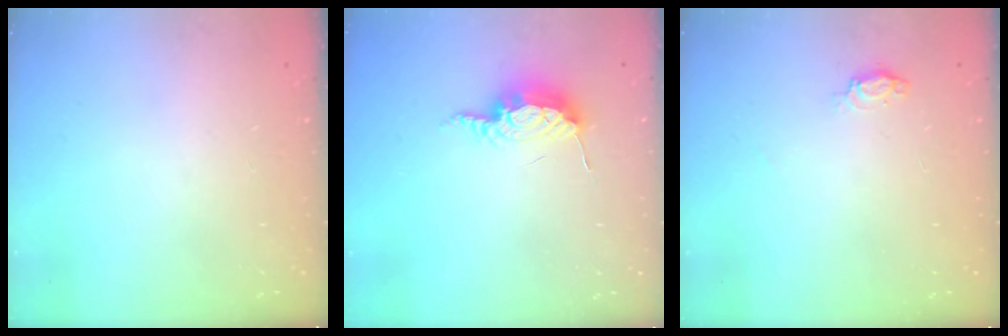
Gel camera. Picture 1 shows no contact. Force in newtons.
{"total": 8.9, "press": 8.8, "slide": 0.9}
{"total": 4.0, "press": 4.0, "slide": 0.5}